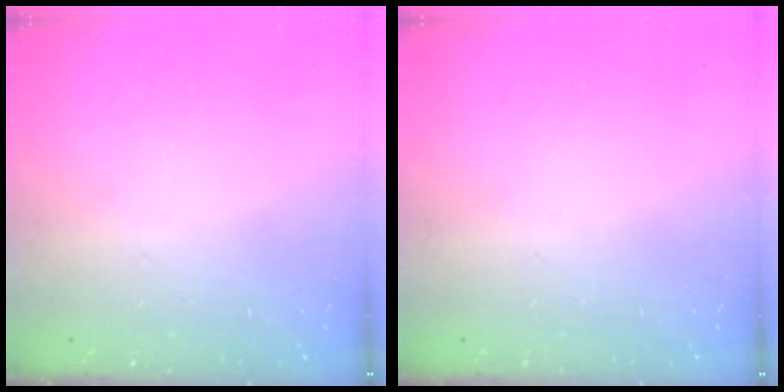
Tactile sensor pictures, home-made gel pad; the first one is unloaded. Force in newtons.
{"total": 0.0}